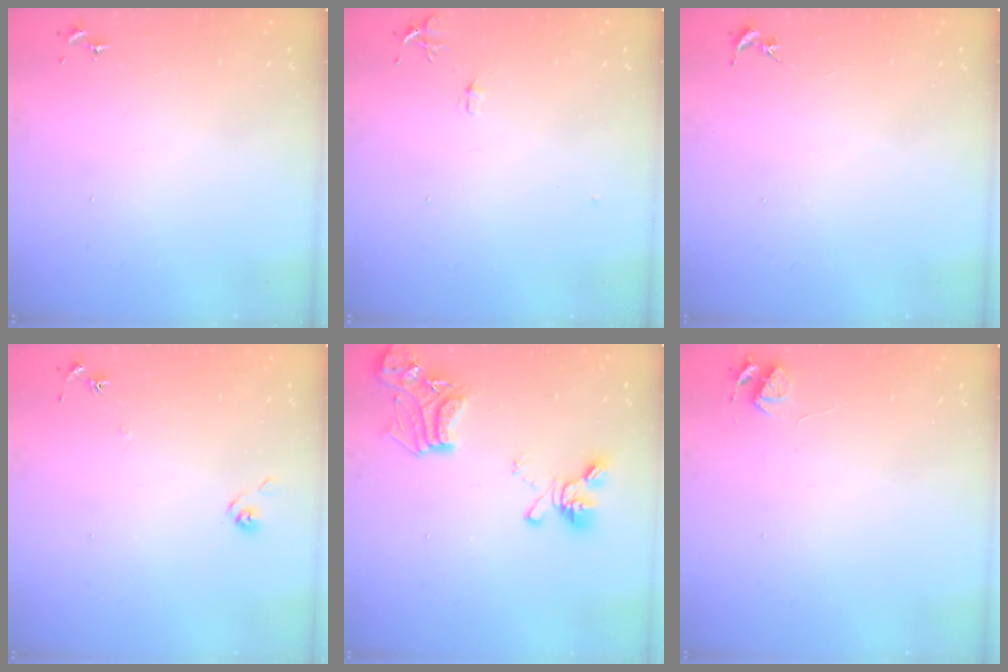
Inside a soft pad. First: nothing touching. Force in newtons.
{"total": 6.2, "press": 6.1, "slide": 0.7}
{"total": 0.0}
{"total": 5.4, "press": 5.4, "slide": 0.5}
{"total": 17.1, "press": 17.0, "slide": 1.6}
{"total": 5.7, "press": 5.7, "slide": 0.8}